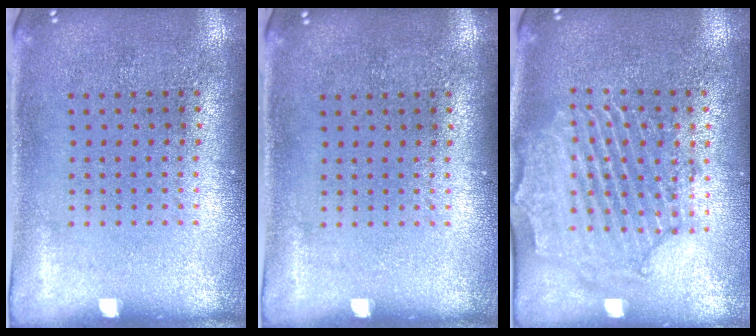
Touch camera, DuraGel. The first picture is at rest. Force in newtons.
{"total": 0.0}
{"total": 2.3, "press": 2.1, "slide": 0.7}